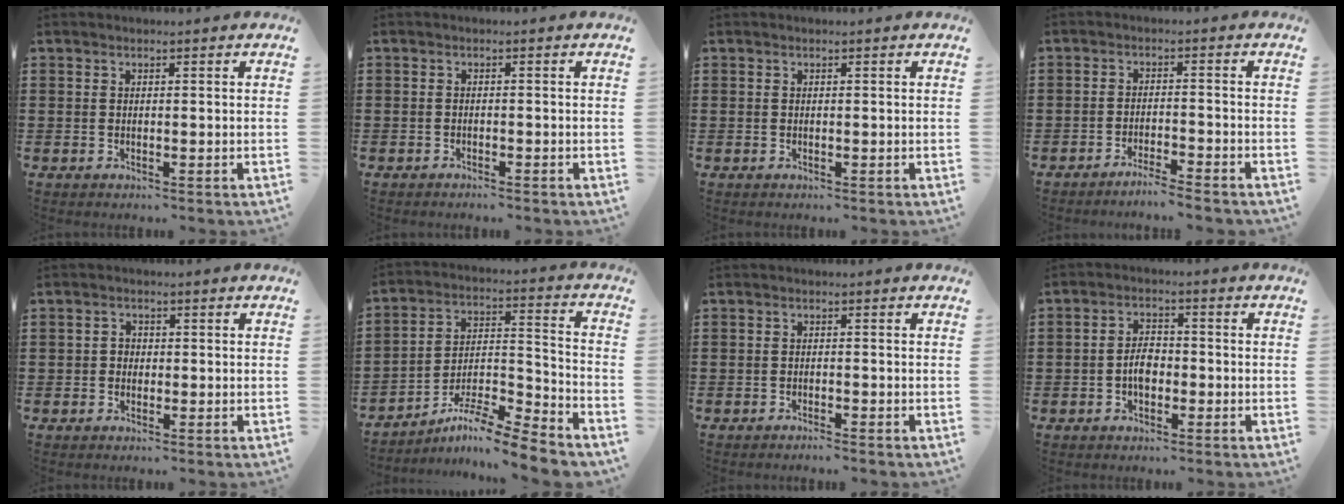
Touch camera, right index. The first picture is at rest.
{"total": 1.0, "force": [-0.7, -0.6, 0.0], "torque": [0.003, -0.002, -0.014]}
{"total": 0.0}
{"total": 2.9, "force": [-2.6, -1.0, 0.5], "torque": [-0.005, 0.000, -0.053]}
{"total": 0.8, "force": [-0.3, 0.6, 0.4], "torque": [-0.006, 0.004, -0.006]}
{"total": 8.0, "force": [-7.1, -0.2, 3.8], "torque": [-0.053, 0.005, -0.138]}
{"total": 1.2, "force": [-0.9, -0.7, 0.1], "torque": [0.003, 0.000, -0.017]}
{"total": 3.7, "force": [-0.9, 2.0, 3.0], "torque": [-0.064, 0.000, -0.018]}